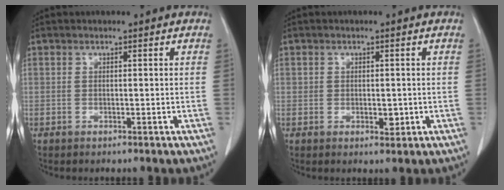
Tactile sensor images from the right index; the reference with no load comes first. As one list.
[{"total": 2.1, "force": [-0.2, 1.4, 1.5], "torque": [-0.019, -0.002, 0.000]}]